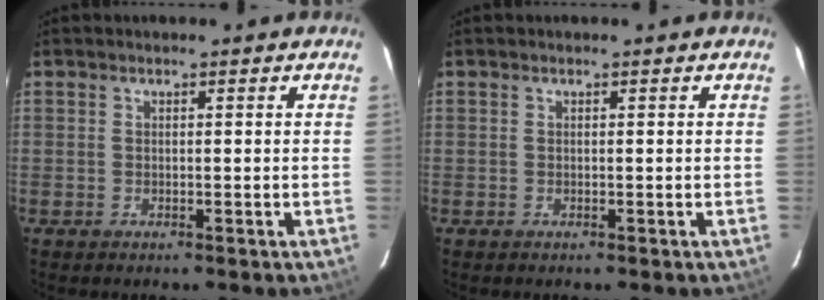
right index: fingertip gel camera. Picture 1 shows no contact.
{"total": 0.0}